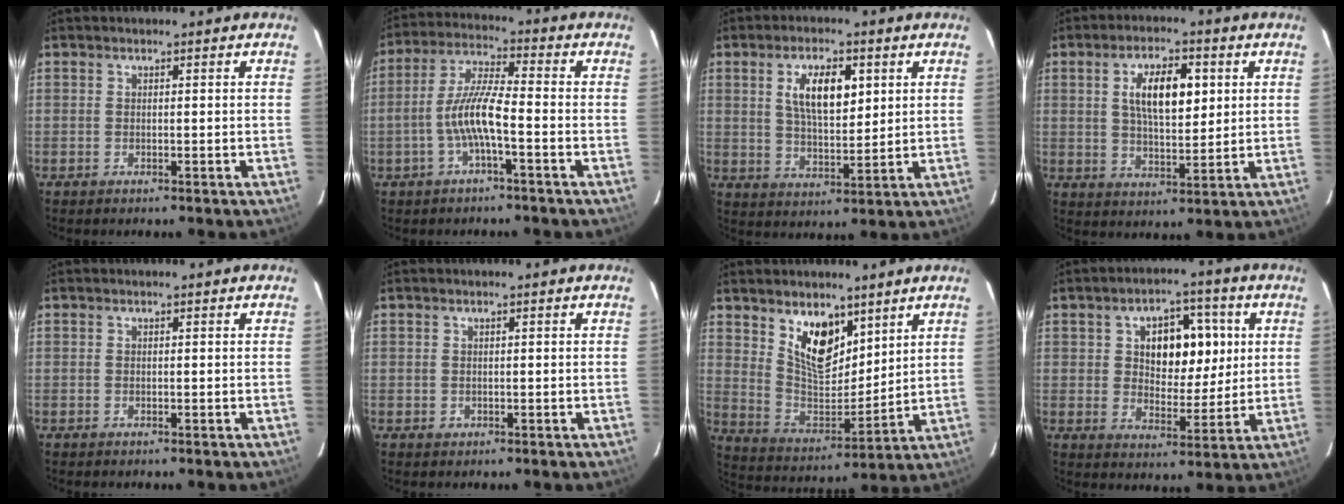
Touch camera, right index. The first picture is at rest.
{"total": 8.4, "force": [-2.7, 1.1, 7.8], "torque": [-0.168, 0.009, -0.050]}
{"total": 9.5, "force": [3.3, 4.0, 8.0], "torque": [-0.144, 0.007, 0.062]}
{"total": 10.1, "force": [2.8, 4.1, 8.7], "torque": [-0.155, 0.010, 0.052]}
{"total": 0.0}
{"total": 0.9, "force": [-0.1, 0.9, 0.1], "torque": [0.003, 0.000, 0.000]}
{"total": 12.3, "force": [7.4, 6.3, 7.5], "torque": [-0.131, -0.008, 0.147]}
{"total": 11.1, "force": [2.8, 7.0, 8.2], "torque": [-0.132, 0.016, 0.048]}